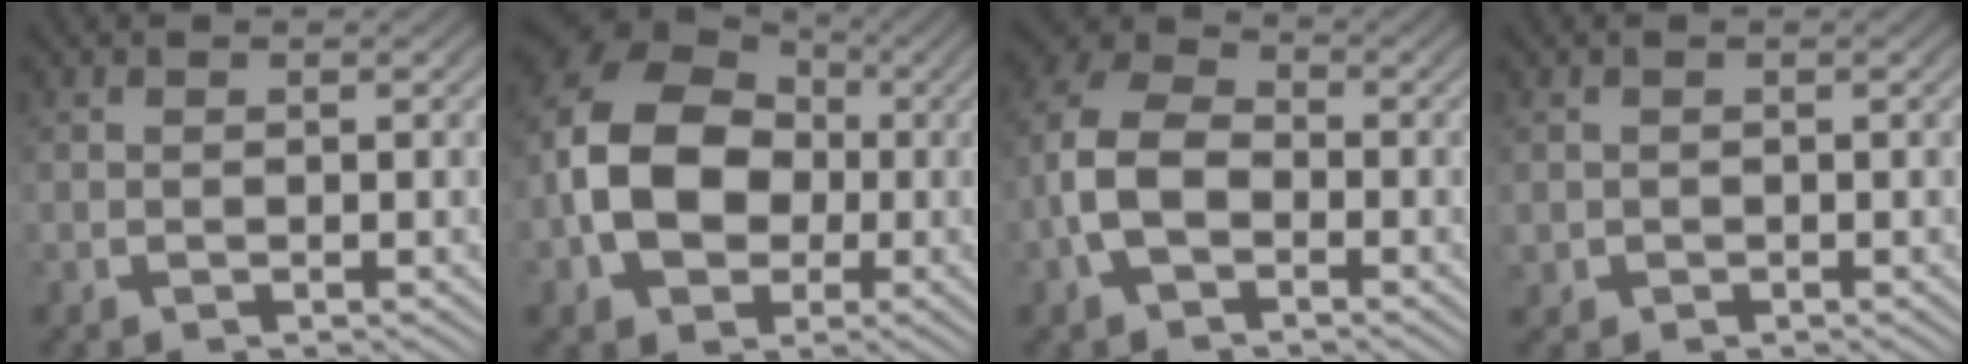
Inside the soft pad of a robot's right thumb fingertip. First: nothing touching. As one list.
[{"total": 11.5, "force": [0.3, 8.8, 7.4], "torque": [-0.176, -0.031, 0.020]}, {"total": 7.5, "force": [-0.9, 5.4, 5.1], "torque": [-0.109, -0.020, -0.013]}, {"total": 1.3, "force": [0.0, 1.2, 0.3], "torque": [-0.008, -0.010, 0.006]}]